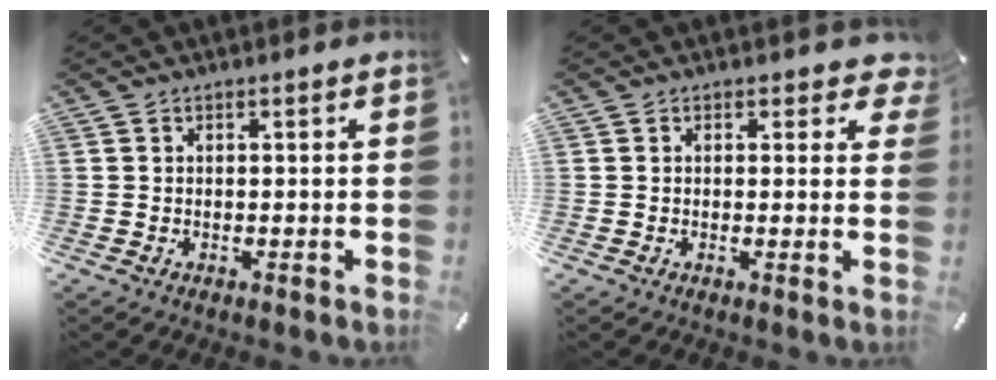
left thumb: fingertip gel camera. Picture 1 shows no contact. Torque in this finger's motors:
{"motor_torque": [0.60, 0.04, 0.39, 0.06, 0.02]}